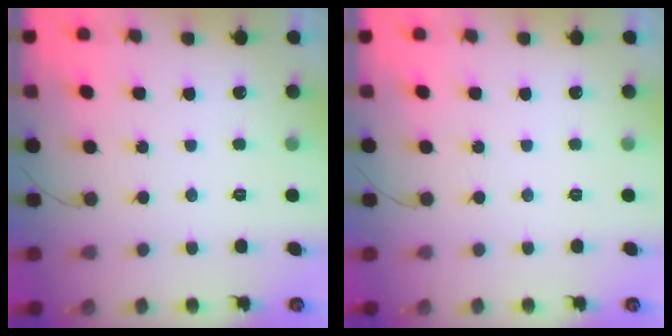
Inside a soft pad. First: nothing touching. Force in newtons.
{"total": 0.0}